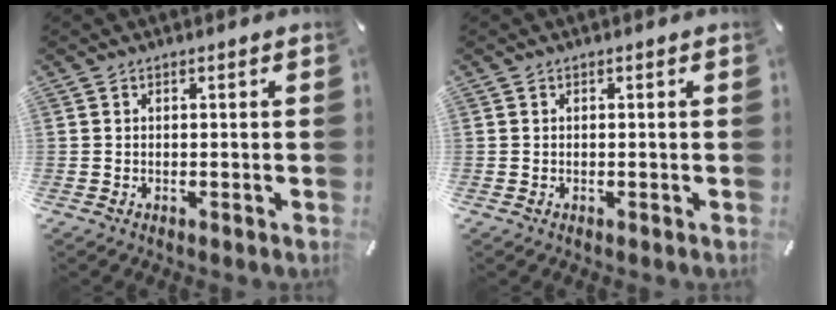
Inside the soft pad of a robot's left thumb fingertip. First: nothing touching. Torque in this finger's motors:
{"motor_torque": [-0.03, -0.02, -0.02, 0.02, 0.00]}